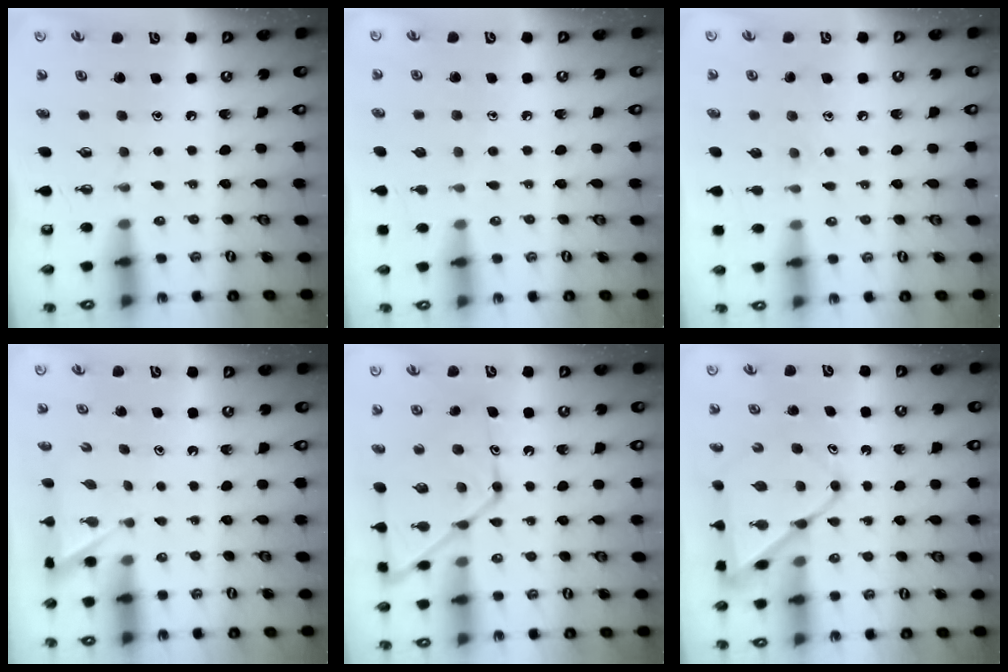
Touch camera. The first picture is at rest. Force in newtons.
{"total": 4.6, "press": 4.6, "slide": 0.5}
{"total": 6.6, "press": 6.6, "slide": 0.4}
{"total": 2.4, "press": 2.4, "slide": 0.3}
{"total": 15.4, "press": 15.3, "slide": 1.3}
{"total": 12.6, "press": 12.5, "slide": 1.0}